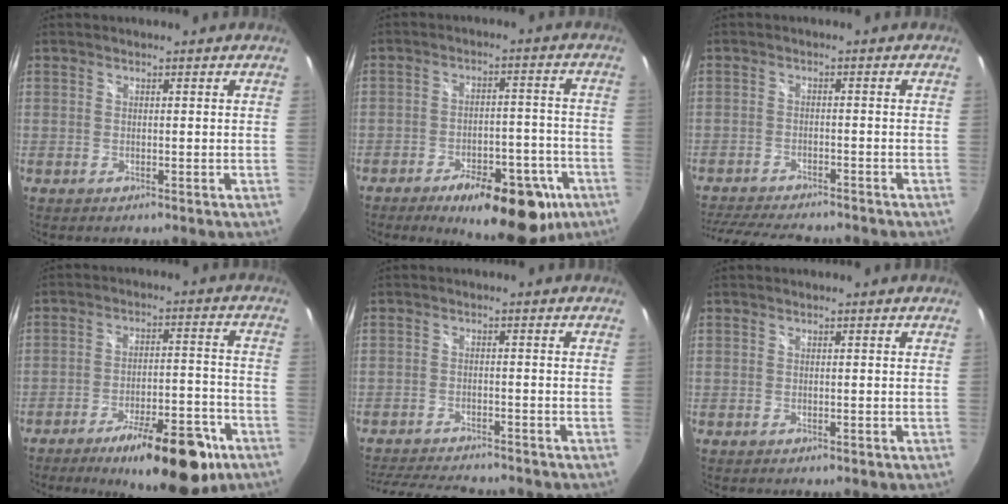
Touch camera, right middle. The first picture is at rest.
{"total": 16.6, "force": [-10.2, 6.8, 11.2], "torque": [-0.165, -0.003, -0.129]}
{"total": 12.3, "force": [-11.0, 2.4, 4.9], "torque": [-0.118, -0.019, -0.176]}
{"total": 16.5, "force": [-10.7, 4.8, 11.6], "torque": [-0.171, -0.008, -0.150]}
{"total": 11.4, "force": [-10.4, 2.0, 4.1], "torque": [-0.104, -0.015, -0.167]}
{"total": 0.0}